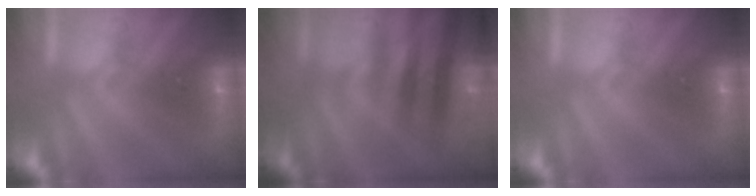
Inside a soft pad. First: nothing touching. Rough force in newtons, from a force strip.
{"total": 2.9}
{"total": 0.0}